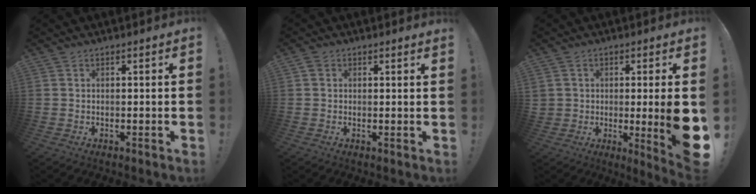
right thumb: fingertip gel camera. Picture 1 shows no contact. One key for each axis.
{"total": 1.4, "fx": 1.2, "fy": 0.6, "fz": 0.4, "tx": 0.006, "ty": -0.006, "tz": 0.021}
{"total": 8.7, "fx": -0.3, "fy": 2.1, "fz": 8.5, "tx": -0.117, "ty": -0.013, "tz": 0.003}